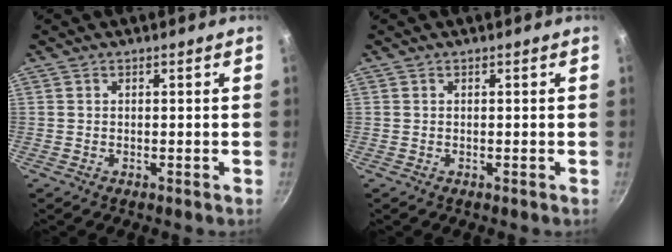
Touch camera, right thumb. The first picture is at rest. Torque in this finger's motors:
{"motor_torque": [-0.01, 0.01, 0.00, 0.00, 0.00]}